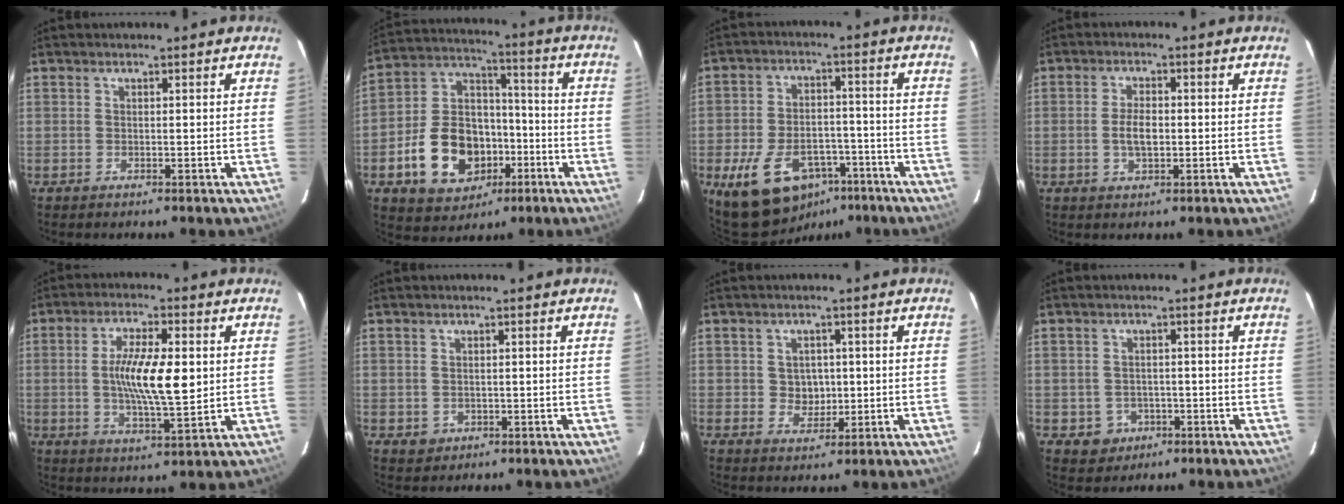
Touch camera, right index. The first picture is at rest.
{"total": 17.2, "force": [-6.4, 12.4, 10.1], "torque": [-0.222, 0.034, -0.089]}
{"total": 15.1, "force": [-8.4, 9.4, 8.3], "torque": [-0.171, 0.016, -0.116]}
{"total": 4.0, "force": [-0.3, 1.8, 3.5], "torque": [-0.068, 0.001, -0.003]}
{"total": 11.0, "force": [0.7, 3.0, 10.5], "torque": [-0.191, -0.001, 0.013]}
{"total": 2.3, "force": [-0.3, 2.2, 0.5], "torque": [-0.009, 0.001, 0.004]}
{"total": 4.1, "force": [0.4, 3.7, 1.6], "torque": [-0.029, 0.009, 0.012]}
{"total": 4.5, "force": [-1.4, 4.2, 0.8], "torque": [-0.025, 0.009, -0.010]}